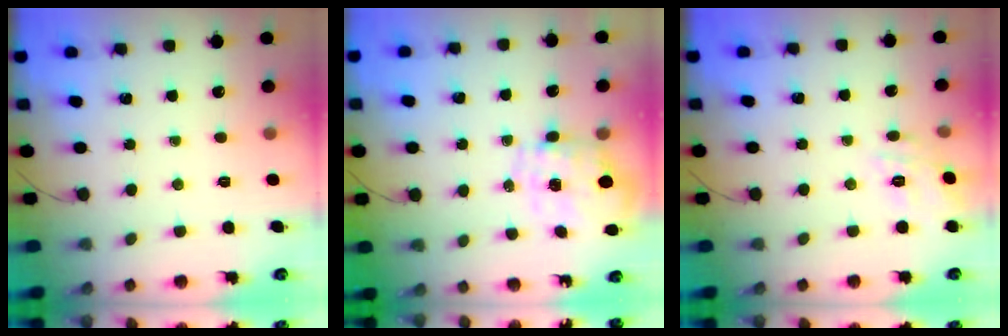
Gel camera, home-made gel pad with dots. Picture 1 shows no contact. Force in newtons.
{"total": 1.3, "press": 1.2, "slide": 0.5}
{"total": 12.5, "press": 12.4, "slide": 1.7}